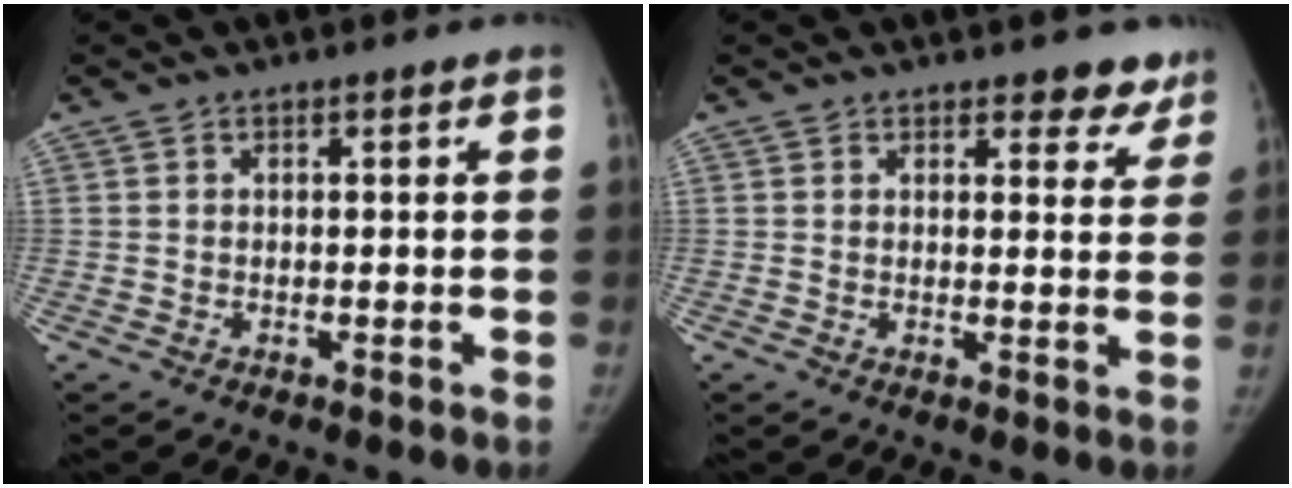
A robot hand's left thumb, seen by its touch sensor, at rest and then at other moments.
{"total": 5.0, "force": [4.2, 2.5, 1.3], "torque": [0.022, -0.024, 0.040]}